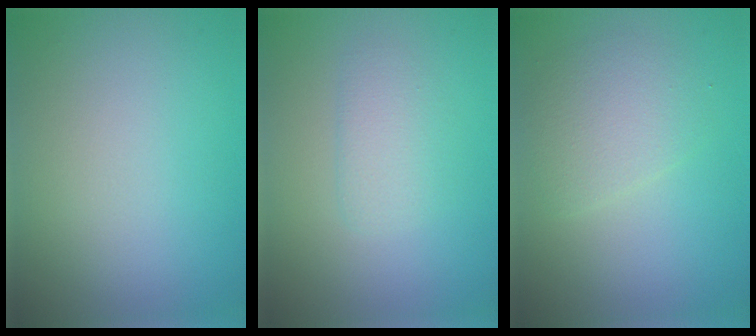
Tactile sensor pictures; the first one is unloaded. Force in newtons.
{"total": 1.8, "press": 1.8, "slide": 0.1}
{"total": 2.8, "press": 2.8, "slide": 0.1}